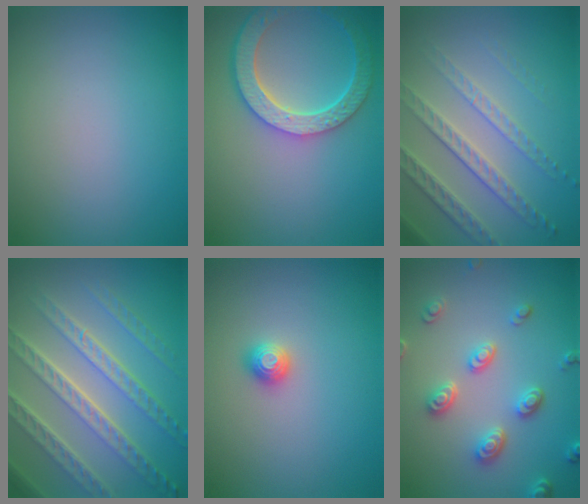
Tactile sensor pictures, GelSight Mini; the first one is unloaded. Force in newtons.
{"total": 5.9, "press": 4.7, "slide": 3.6}
{"total": 4.0, "press": 3.7, "slide": 1.6}
{"total": 7.8, "press": 5.5, "slide": 5.6}
{"total": 1.1, "press": 1.1, "slide": 0.2}
{"total": 3.5, "press": 3.2, "slide": 1.4}